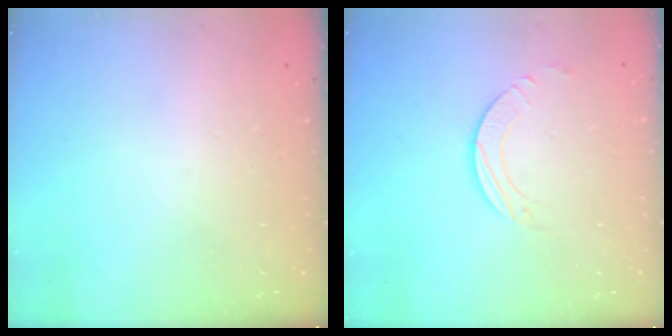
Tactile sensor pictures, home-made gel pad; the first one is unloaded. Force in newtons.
{"total": 1.9, "press": 1.9, "slide": 0.1}